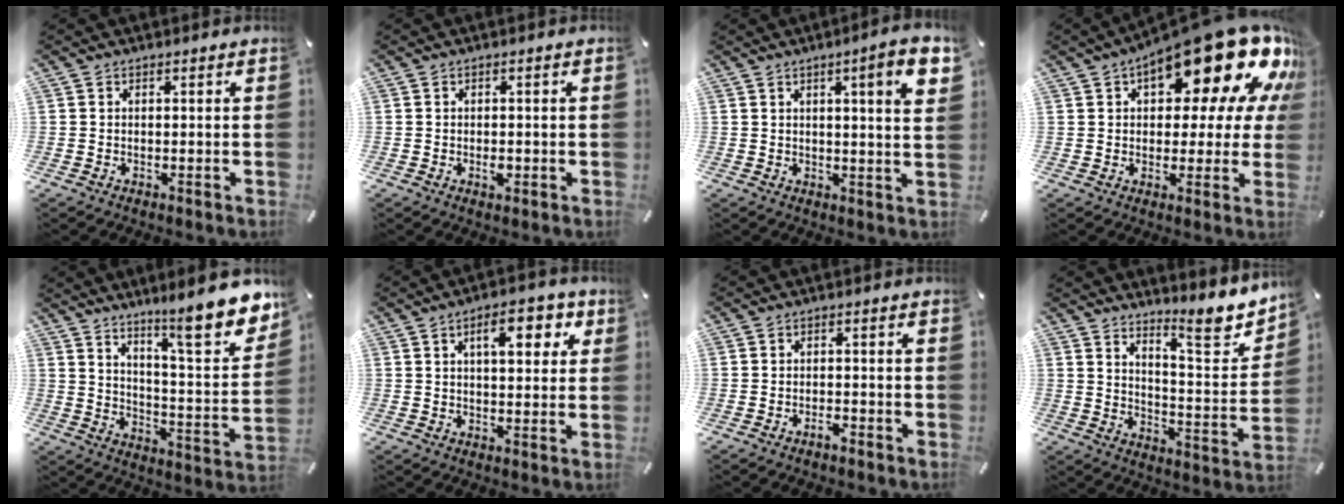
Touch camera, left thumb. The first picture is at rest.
{"total": 2.1, "force": [-0.6, 1.1, 1.6], "torque": [-0.028, 0.001, -0.010]}
{"total": 8.4, "force": [3.6, 0.7, 7.5], "torque": [-0.115, -0.013, 0.051]}
{"total": 23.9, "force": [13.0, 10.1, 17.4], "torque": [-0.241, -0.085, 0.214]}
{"total": 15.1, "force": [12.0, 3.1, 8.5], "torque": [-0.123, -0.105, 0.194]}
{"total": 9.1, "force": [3.7, 4.0, 7.3], "torque": [-0.102, -0.006, 0.054]}
{"total": 2.2, "force": [-1.7, 0.7, 1.2], "torque": [-0.021, 0.006, -0.033]}
{"total": 12.2, "force": [10.2, 3.3, 5.8], "torque": [-0.065, -0.093, 0.173]}